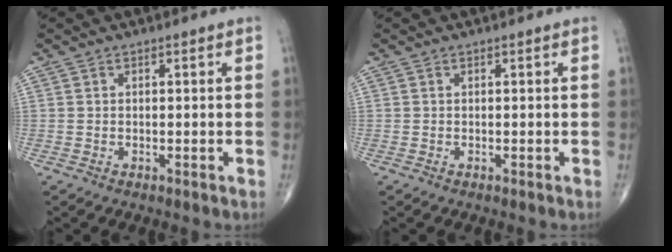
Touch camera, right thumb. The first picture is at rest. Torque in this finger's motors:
{"motor_torque": [0.46, -0.16, 0.12, 0.12, 0.04]}